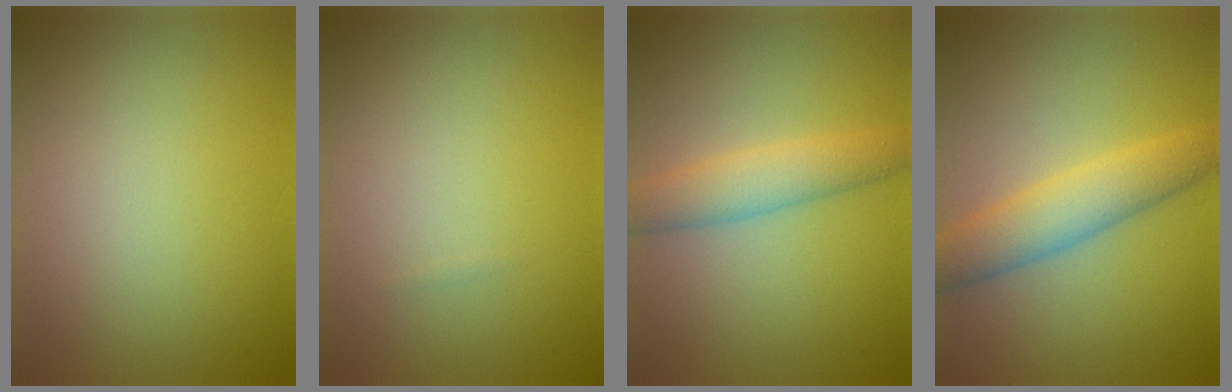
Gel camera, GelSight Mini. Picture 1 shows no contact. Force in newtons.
{"total": 0.0}
{"total": 3.7, "press": 3.7, "slide": 0.1}
{"total": 4.6, "press": 4.6, "slide": 0.1}